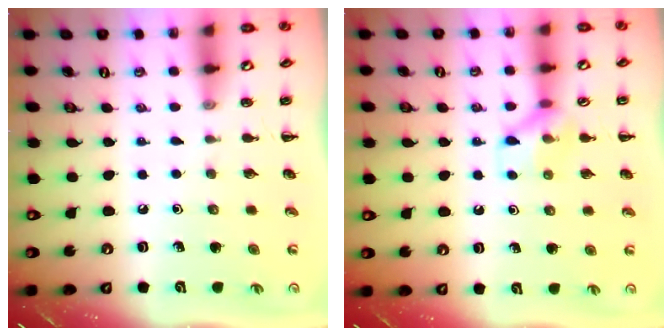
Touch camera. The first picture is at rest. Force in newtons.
{"total": 8.7, "press": 8.7, "slide": 0.5}